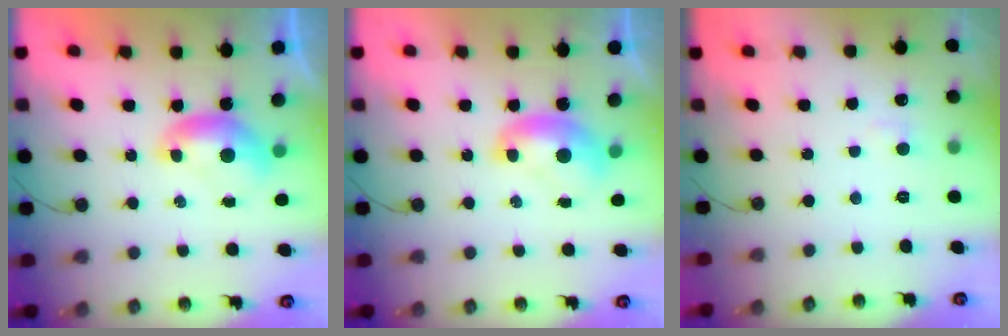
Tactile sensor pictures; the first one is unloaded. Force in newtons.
{"total": 1.5, "press": 1.5, "slide": 0.2}
{"total": 2.0, "press": 1.9, "slide": 0.6}